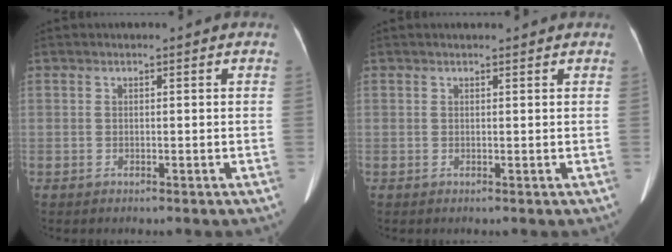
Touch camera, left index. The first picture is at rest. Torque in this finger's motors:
{"motor_torque": [0.37, -0.31, -0.05, -0.01]}